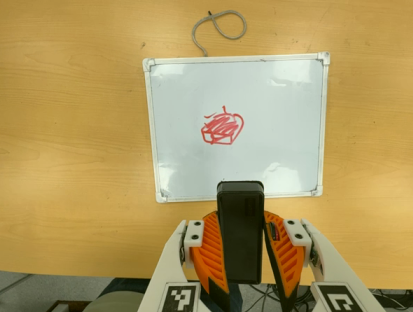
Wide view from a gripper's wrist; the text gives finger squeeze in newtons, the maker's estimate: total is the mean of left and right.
{"total": 9.7, "left": 8.1, "right": 11.2}